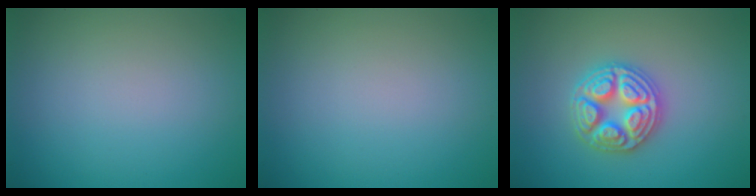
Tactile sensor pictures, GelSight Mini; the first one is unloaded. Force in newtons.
{"total": 0.0}
{"total": 4.9, "press": 4.8, "slide": 0.7}